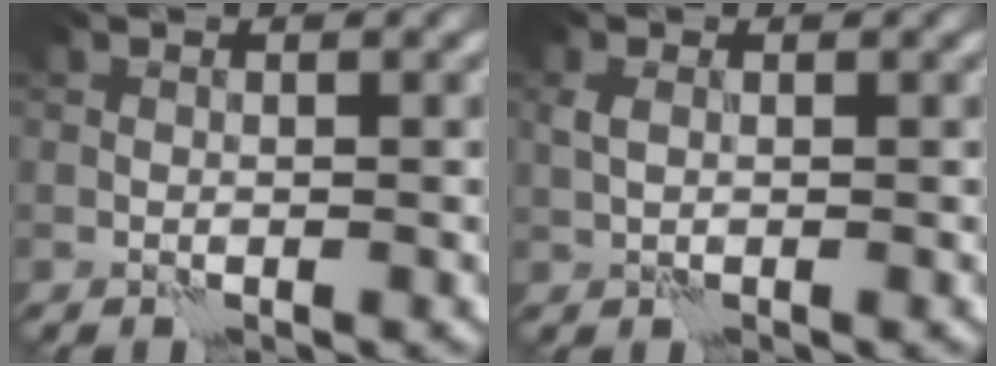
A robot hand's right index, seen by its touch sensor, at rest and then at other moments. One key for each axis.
{"total": 1.0, "fx": 0.5, "fy": 0.5, "fz": 0.7, "tx": -0.017, "ty": 0.001, "tz": 0.007}